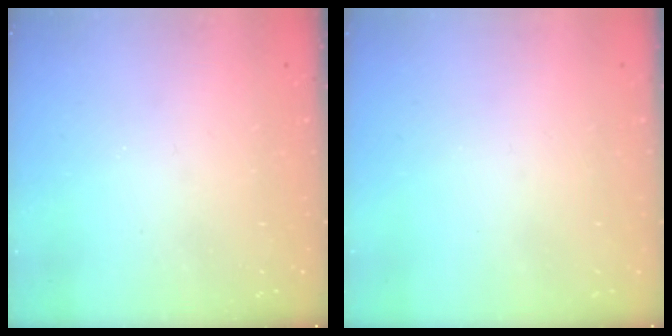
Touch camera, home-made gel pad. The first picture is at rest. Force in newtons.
{"total": 0.0}